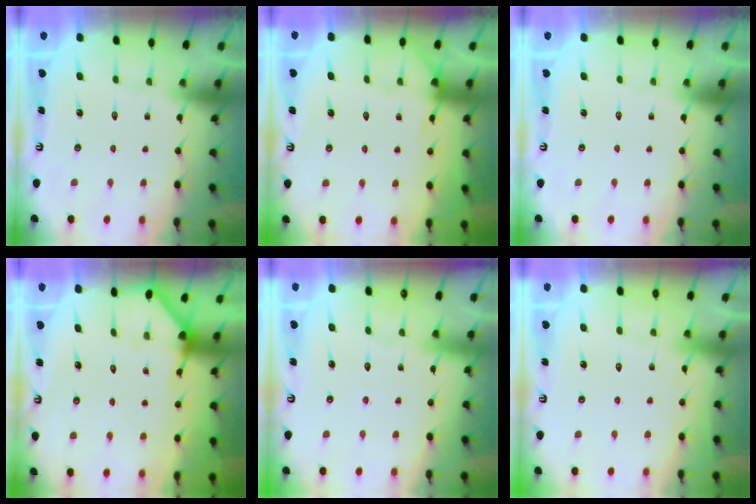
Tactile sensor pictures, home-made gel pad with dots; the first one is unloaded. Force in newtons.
{"total": 5.7, "press": 5.7, "slide": 0.8}
{"total": 0.0}
{"total": 2.7, "press": 2.7, "slide": 0.1}
{"total": 4.5, "press": 4.5, "slide": 0.5}
{"total": 4.0, "press": 4.0, "slide": 0.5}